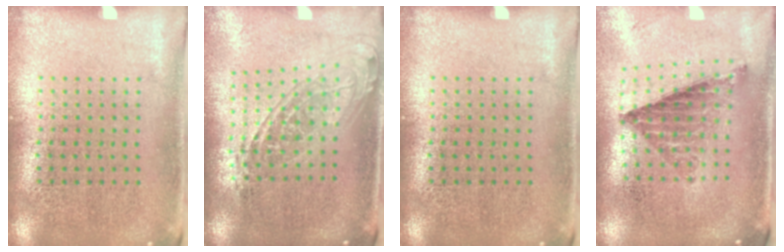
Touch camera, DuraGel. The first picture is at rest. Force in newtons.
{"total": 1.6, "press": 1.3, "slide": 0.9}
{"total": 0.0}
{"total": 0.8, "press": 0.8, "slide": 0.1}